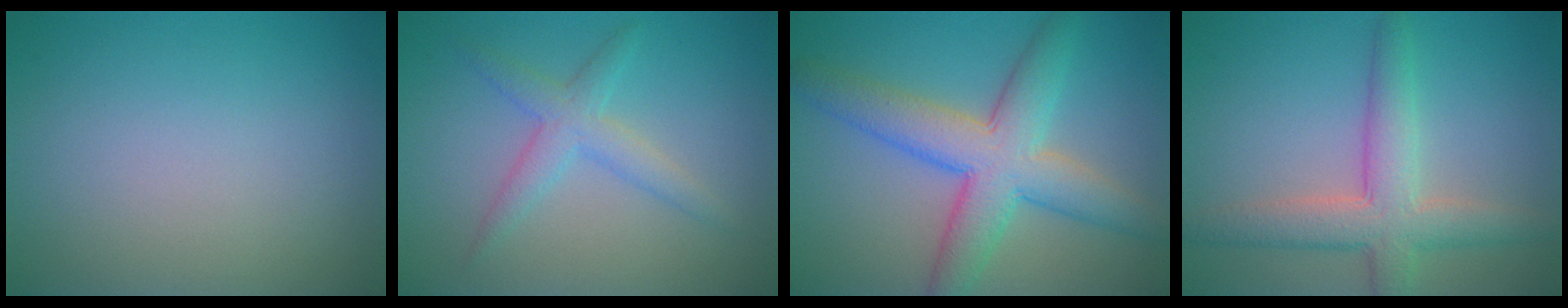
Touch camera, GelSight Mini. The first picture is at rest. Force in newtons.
{"total": 2.8, "press": 2.8, "slide": 0.1}
{"total": 7.4, "press": 7.3, "slide": 0.1}
{"total": 5.2, "press": 5.2, "slide": 0.3}